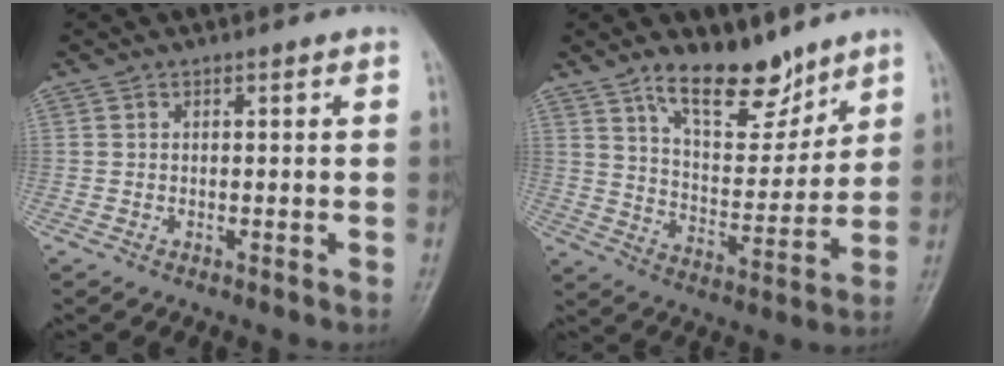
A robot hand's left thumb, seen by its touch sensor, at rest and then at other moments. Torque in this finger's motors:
{"motor_torque": [0.43, 0.27, 1.16, -1.16, 0.03]}